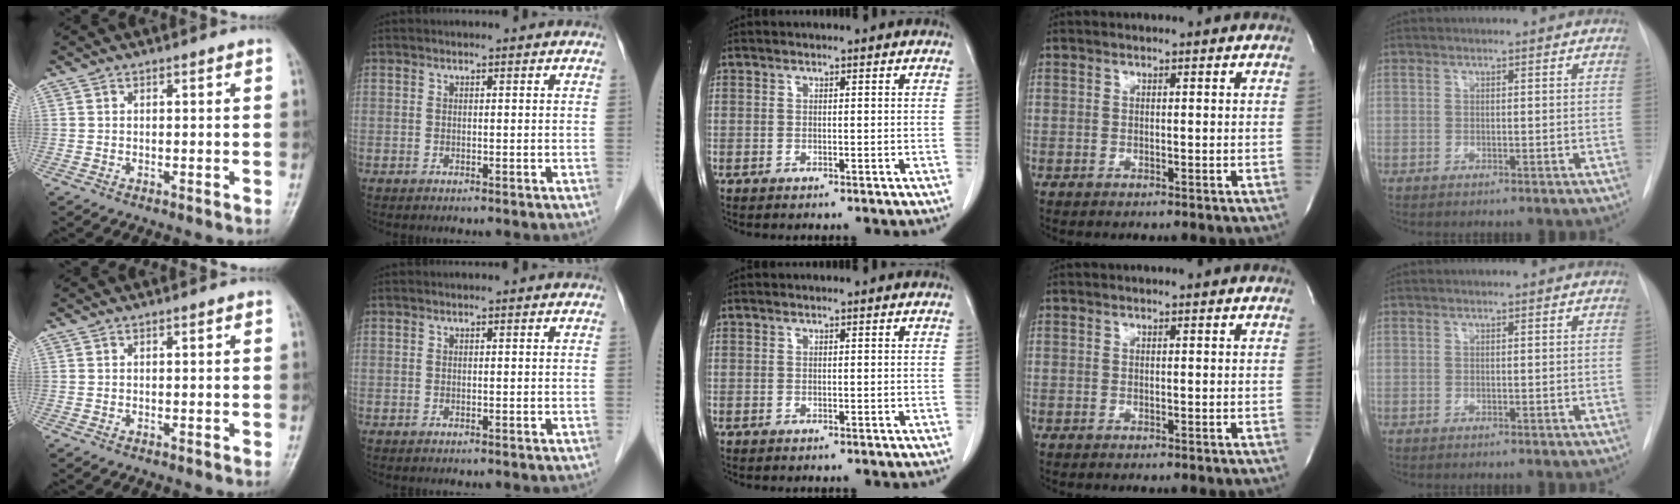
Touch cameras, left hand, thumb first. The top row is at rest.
{}